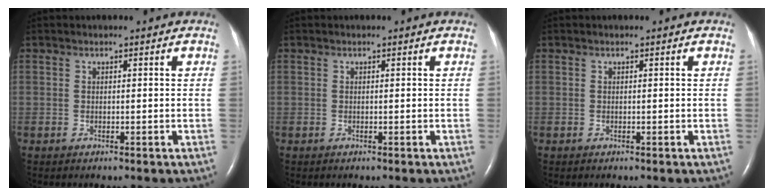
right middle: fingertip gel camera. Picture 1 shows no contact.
{"total": 0.0}
{"total": 0.0}